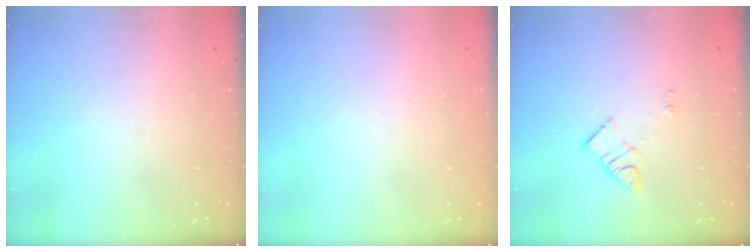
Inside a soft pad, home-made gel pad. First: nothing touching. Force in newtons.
{"total": 1.7, "press": 1.7, "slide": 0.1}
{"total": 6.2, "press": 6.2, "slide": 0.1}